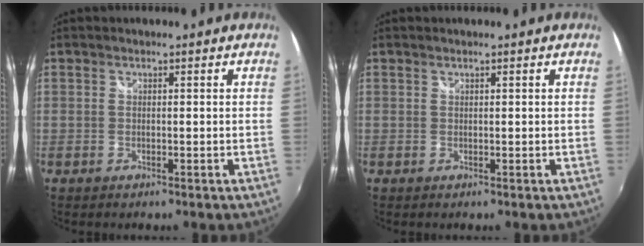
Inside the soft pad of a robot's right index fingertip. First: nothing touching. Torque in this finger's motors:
{"motor_torque": [0.13, 0.17, 0.13, 0.01]}